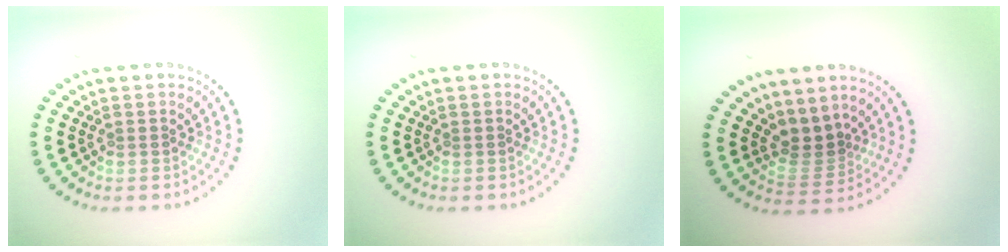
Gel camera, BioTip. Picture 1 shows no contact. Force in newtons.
{"total": 0.0}
{"total": 2.7, "press": 1.8, "slide": 2.0}